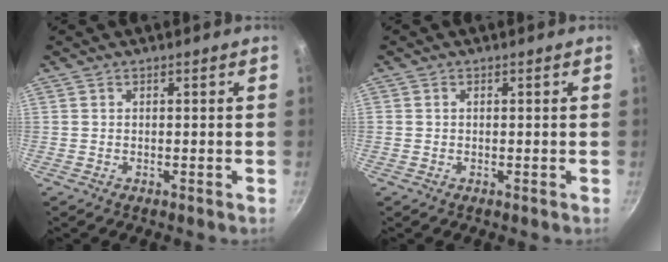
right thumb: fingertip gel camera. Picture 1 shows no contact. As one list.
[{"total": 0.6, "force": [0.2, 0.5, 0.3], "torque": [-0.005, 0.003, 0.002]}]